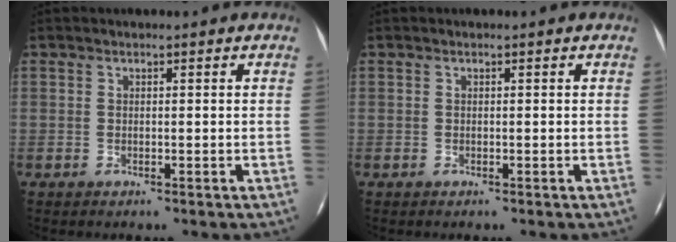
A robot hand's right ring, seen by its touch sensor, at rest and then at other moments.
{"total": 0.0}